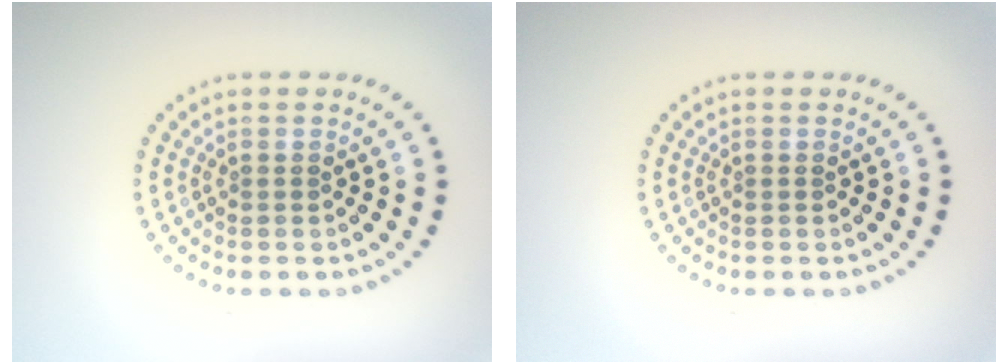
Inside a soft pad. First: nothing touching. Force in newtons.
{"total": 0.0}